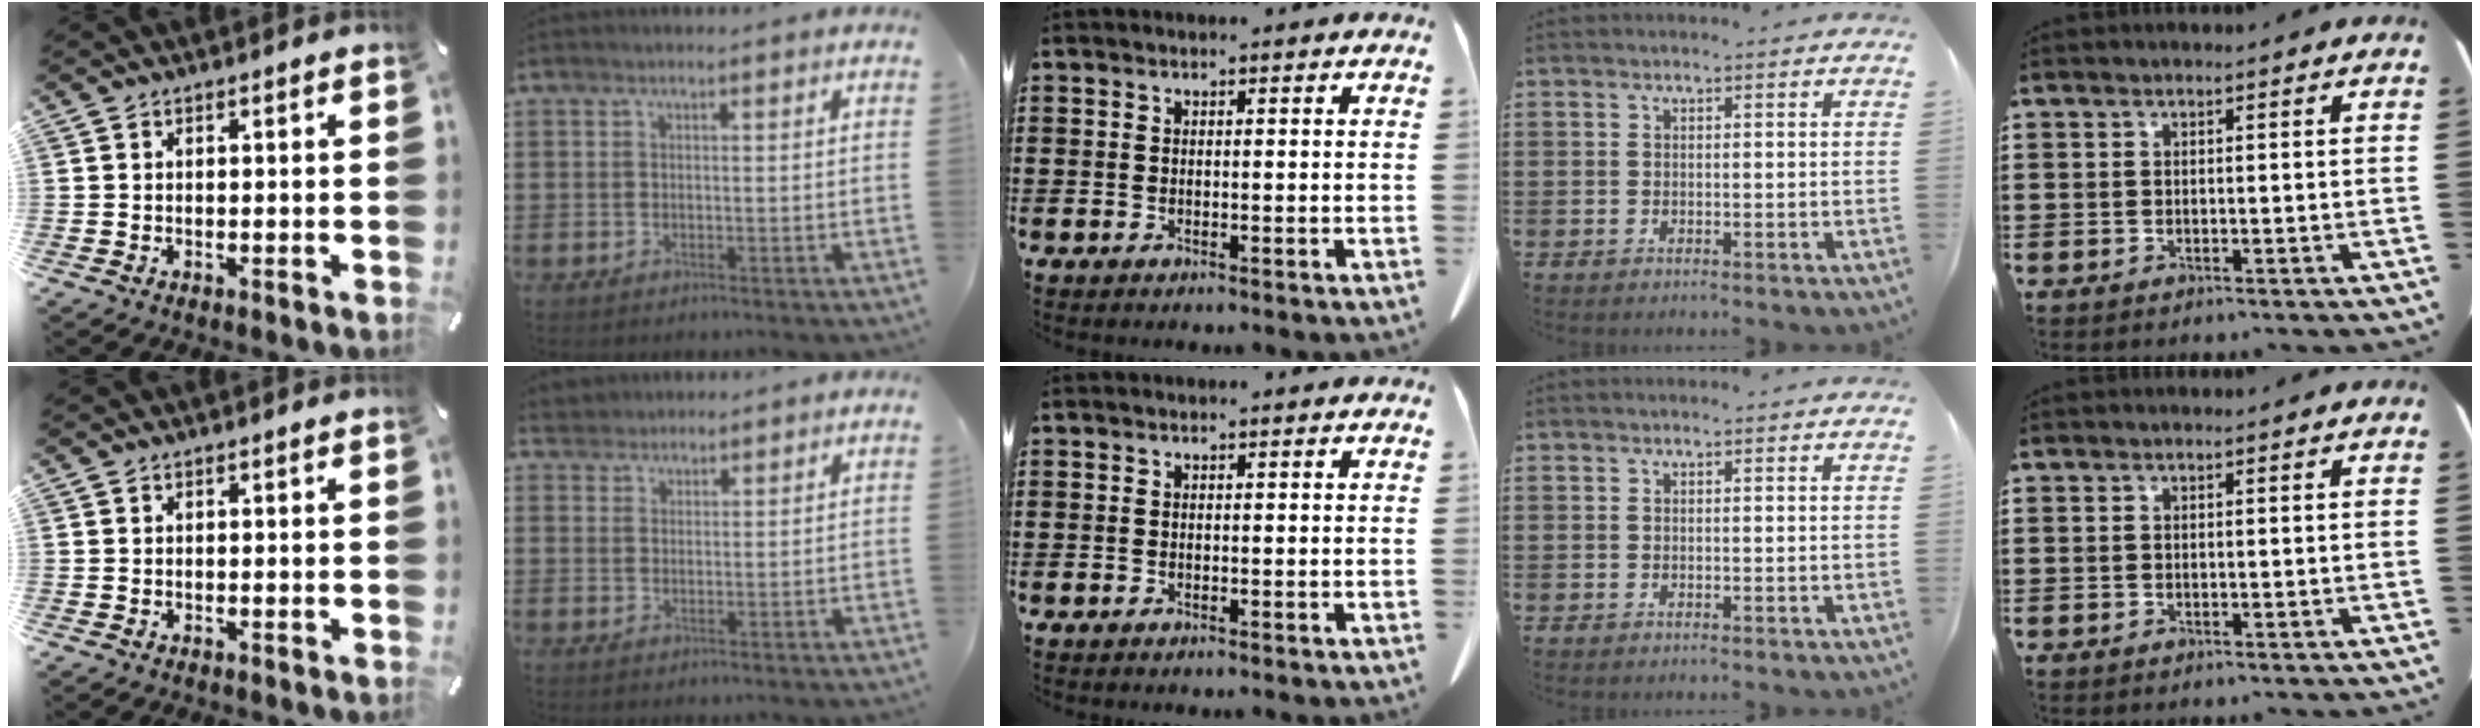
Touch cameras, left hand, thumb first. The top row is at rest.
{"index": {"total": 2.0, "force": [1.8, 0.8, -0.3], "torque": [-0.001, 0.005, 0.037]}}